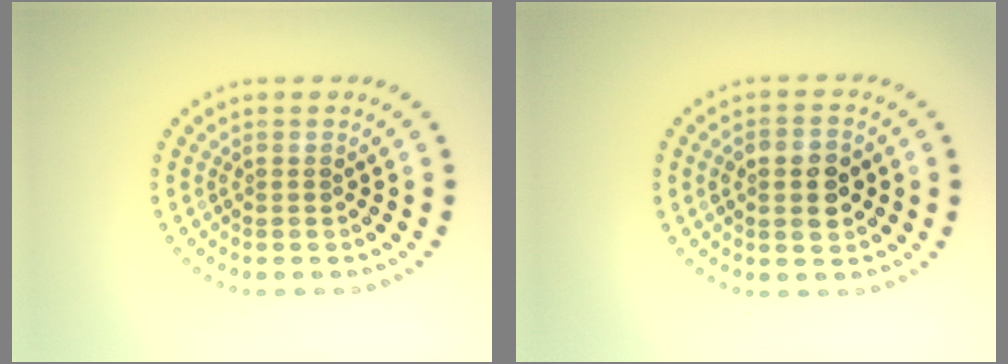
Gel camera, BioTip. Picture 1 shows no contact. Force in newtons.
{"total": 3.3, "press": 3.3, "slide": 0.4}